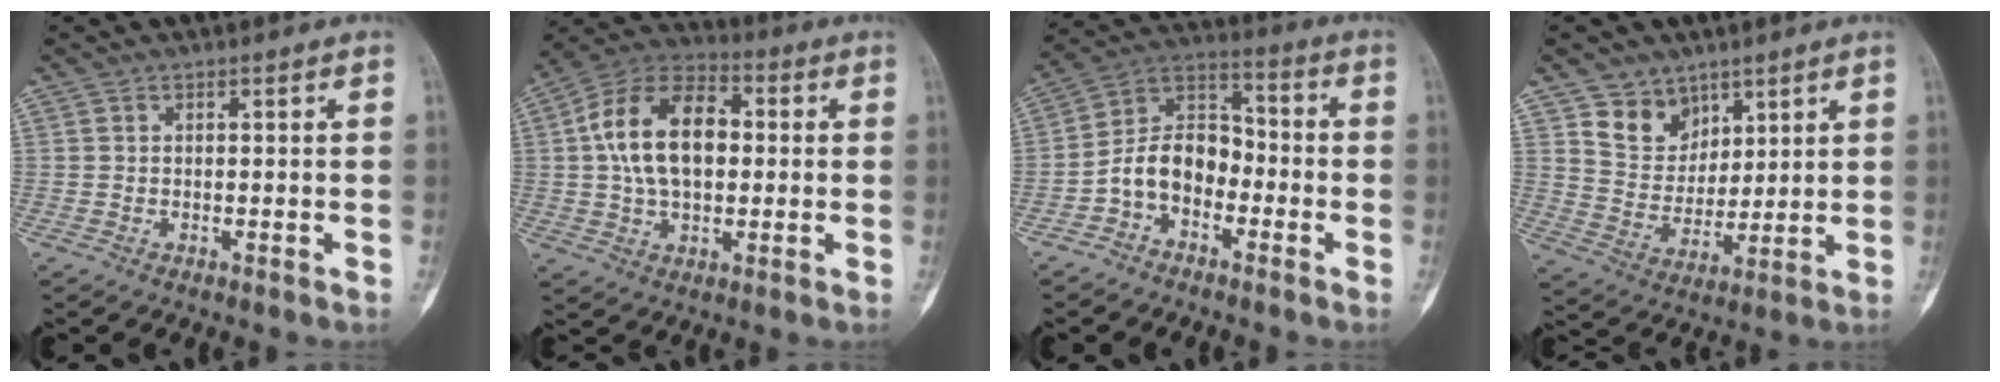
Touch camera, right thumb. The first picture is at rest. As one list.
[{"total": 16.6, "force": [1.7, 10.2, 12.9], "torque": [-0.212, 0.027, 0.022]}, {"total": 10.3, "force": [-3.9, 7.0, 6.5], "torque": [-0.099, 0.058, -0.084]}, {"total": 8.8, "force": [5.7, 6.4, 1.9], "torque": [0.001, -0.046, 0.115]}]